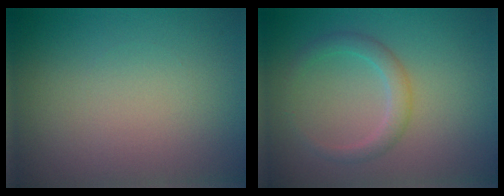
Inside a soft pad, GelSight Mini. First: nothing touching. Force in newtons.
{"total": 2.1, "press": 2.1, "slide": 0.0}